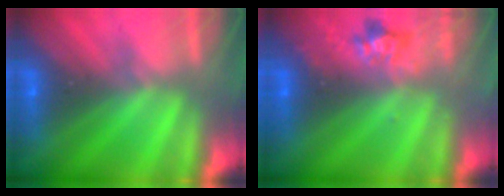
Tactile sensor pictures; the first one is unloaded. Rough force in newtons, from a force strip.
{"total": 2.4}